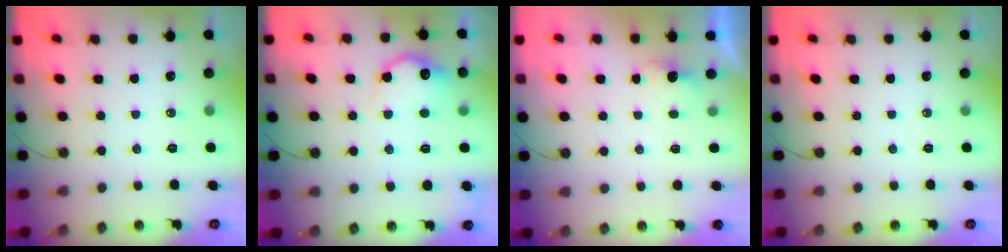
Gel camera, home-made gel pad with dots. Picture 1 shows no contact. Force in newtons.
{"total": 13.5, "press": 13.5, "slide": 0.6}
{"total": 1.9, "press": 1.7, "slide": 0.8}
{"total": 0.0}